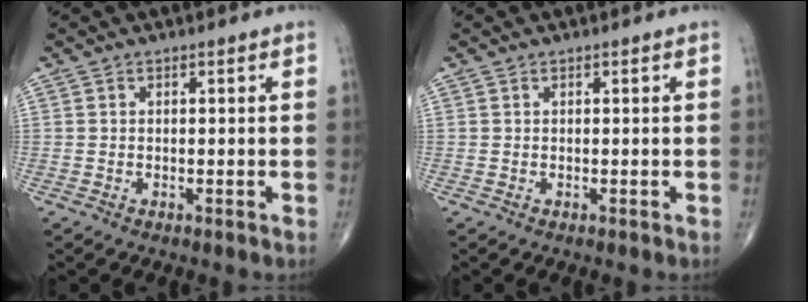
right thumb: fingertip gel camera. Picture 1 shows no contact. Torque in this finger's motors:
{"motor_torque": [0.30, -0.02, 0.09, 0.17, -0.02]}